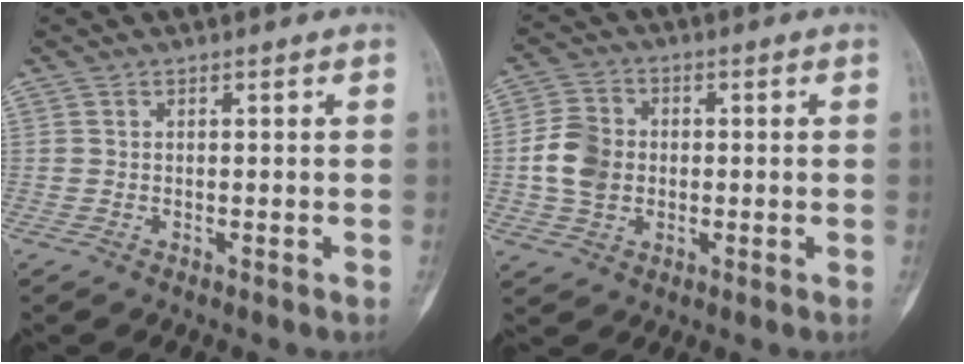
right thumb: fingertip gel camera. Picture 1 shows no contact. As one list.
[{"total": 8.3, "force": [-0.5, 6.7, 4.9], "torque": [-0.079, 0.011, -0.014]}]